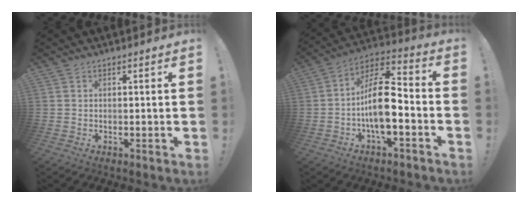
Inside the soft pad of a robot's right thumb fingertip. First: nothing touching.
{"total": 15.3, "force": [-3.6, 6.8, 13.2], "torque": [-0.236, 0.024, -0.059]}